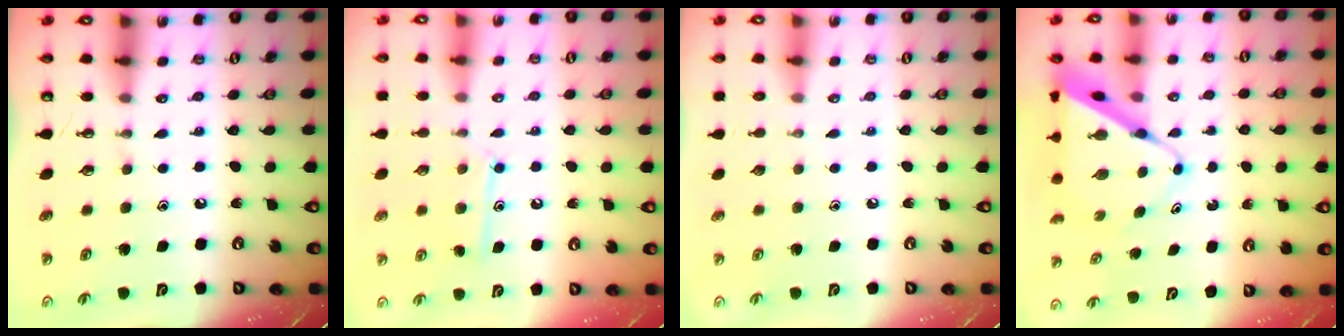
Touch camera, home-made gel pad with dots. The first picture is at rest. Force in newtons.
{"total": 10.8, "press": 10.8, "slide": 0.9}
{"total": 0.0}
{"total": 9.0, "press": 9.0, "slide": 0.5}